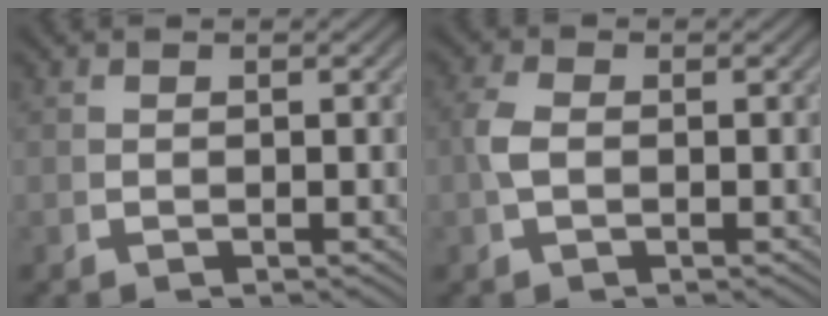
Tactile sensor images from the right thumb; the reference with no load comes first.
{"total": 1.3, "force": [0.0, 0.7, 1.1], "torque": [-0.034, -0.003, 0.004]}